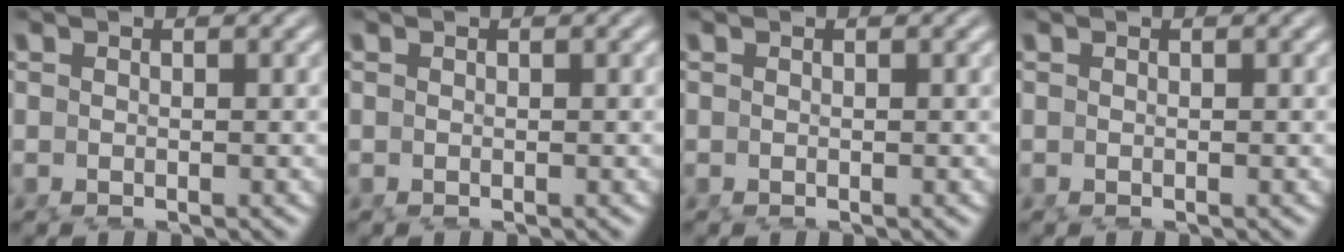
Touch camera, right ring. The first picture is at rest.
{"total": 0.0}
{"total": 0.0}
{"total": 0.0}